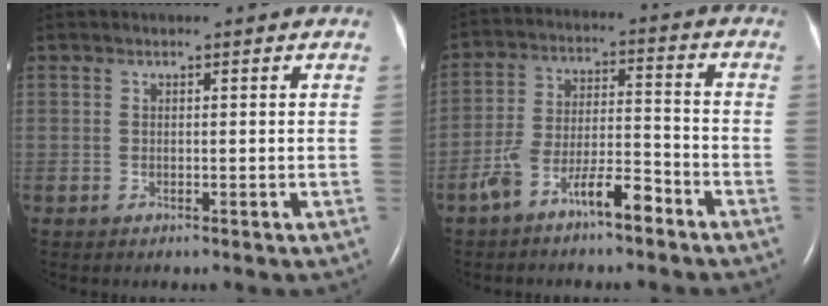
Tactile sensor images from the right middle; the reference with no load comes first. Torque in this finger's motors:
{"motor_torque": [1.15, -0.99, 0.49, 0.10]}